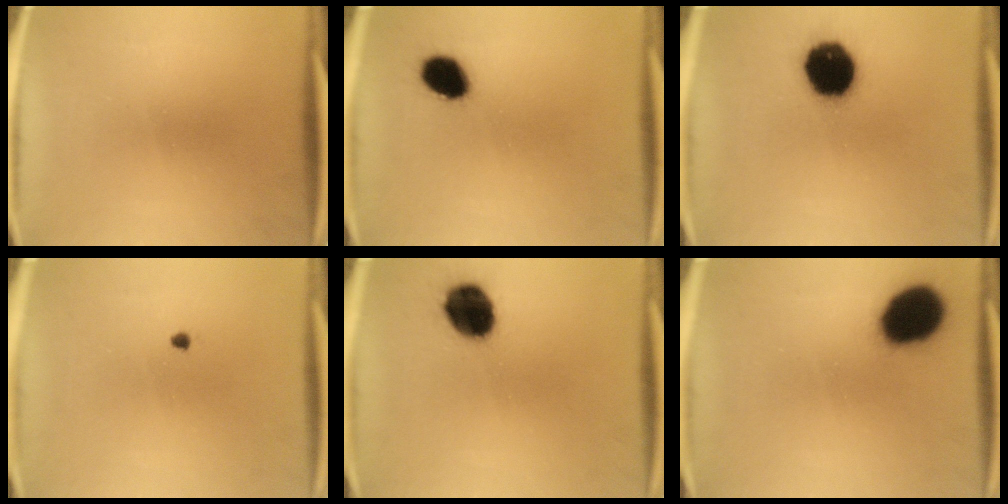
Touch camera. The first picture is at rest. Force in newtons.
{"total": 7.5}
{"total": 16.5}
{"total": 1.0}
{"total": 12.4}
{"total": 16.4}